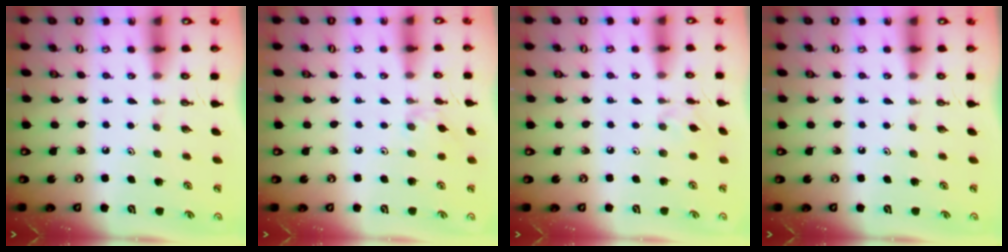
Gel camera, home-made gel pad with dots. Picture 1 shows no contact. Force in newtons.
{"total": 2.1, "press": 2.1, "slide": 0.4}
{"total": 2.4, "press": 2.4, "slide": 0.5}
{"total": 0.0}